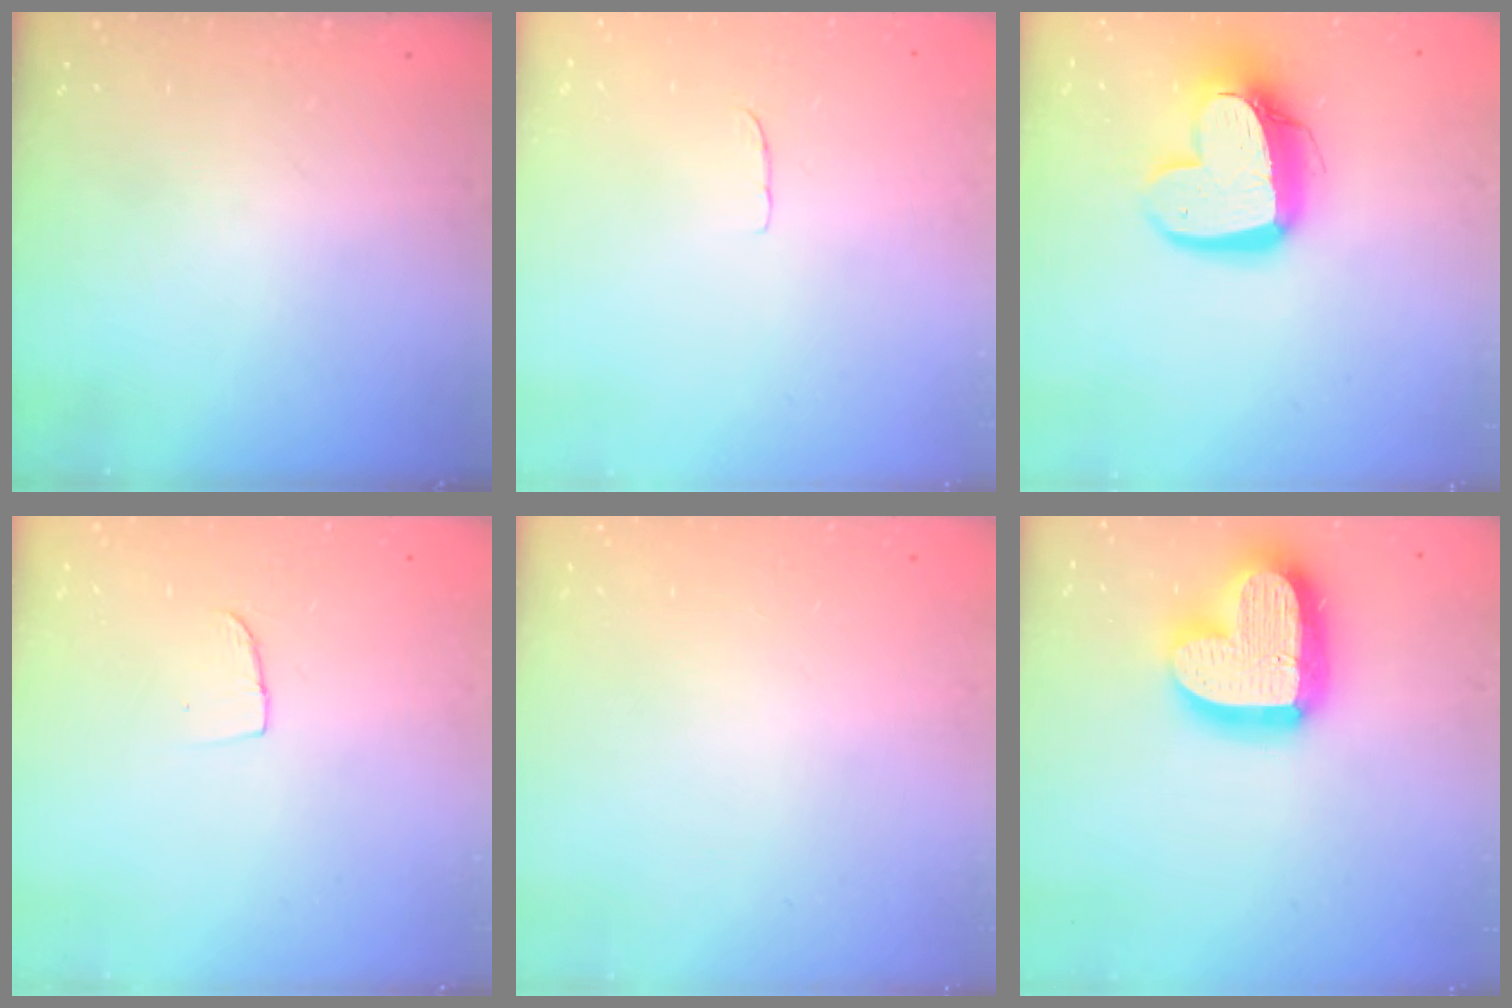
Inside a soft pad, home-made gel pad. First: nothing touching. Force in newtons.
{"total": 3.3, "press": 3.3, "slide": 0.2}
{"total": 14.4, "press": 14.3, "slide": 1.3}
{"total": 3.8, "press": 3.8, "slide": 0.4}
{"total": 0.0}
{"total": 21.5, "press": 21.4, "slide": 1.8}